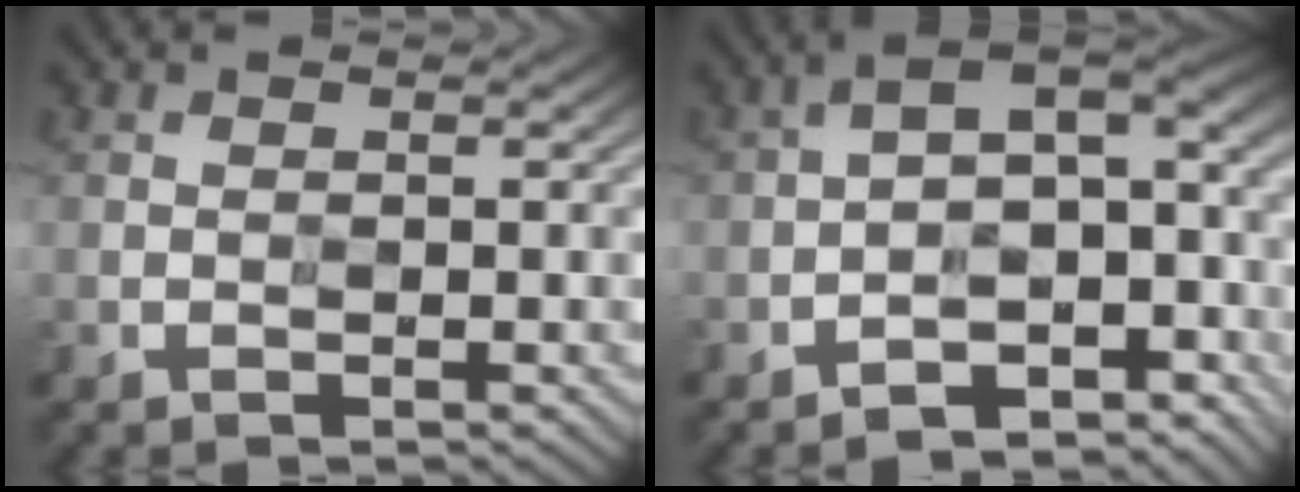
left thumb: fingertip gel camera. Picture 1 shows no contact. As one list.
[{"total": 9.5, "force": [-4.9, 4.6, 6.7], "torque": [-0.086, -0.004, -0.079]}]